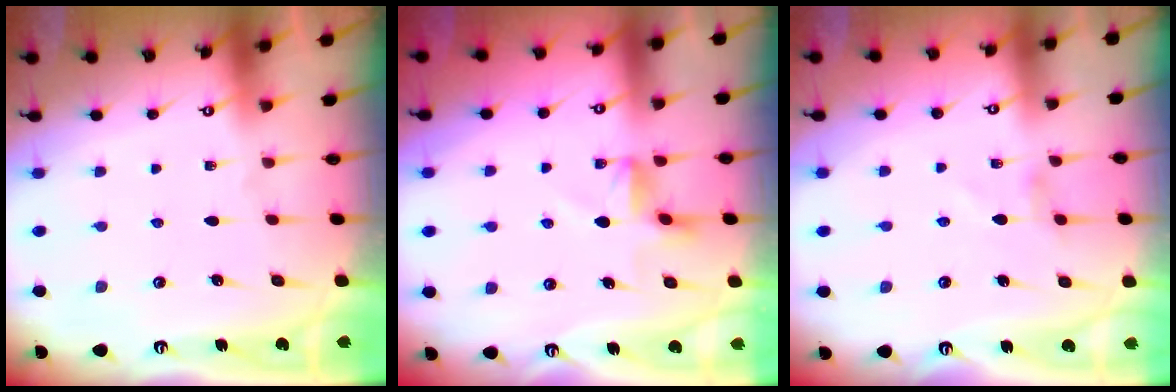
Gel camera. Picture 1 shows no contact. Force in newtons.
{"total": 3.6, "press": 3.2, "slide": 1.6}
{"total": 1.6, "press": 1.5, "slide": 0.3}